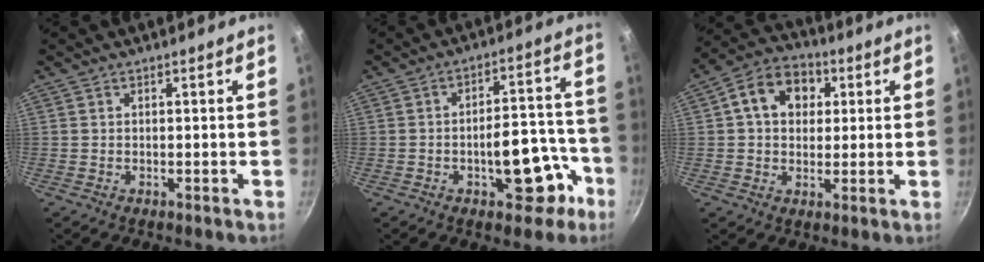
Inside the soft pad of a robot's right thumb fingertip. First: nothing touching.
{"total": 12.7, "force": [-5.4, 6.4, 9.6], "torque": [-0.073, 0.057, -0.066]}
{"total": 11.3, "force": [2.9, 8.6, 6.6], "torque": [-0.081, 0.016, 0.030]}